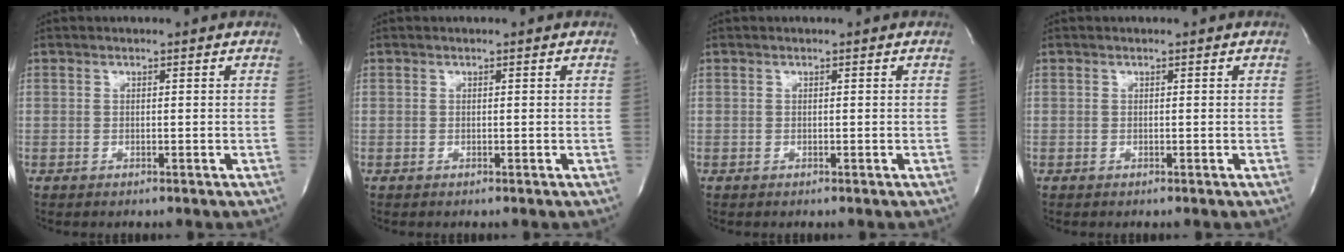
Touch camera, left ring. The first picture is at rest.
{"total": 0.0}
{"total": 0.0}
{"total": 0.0}